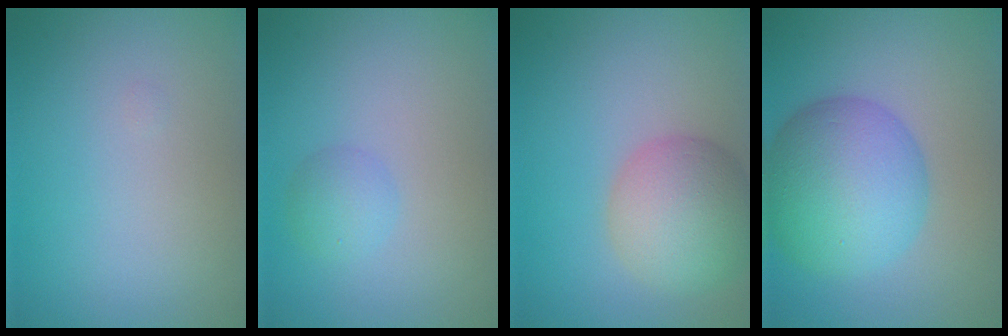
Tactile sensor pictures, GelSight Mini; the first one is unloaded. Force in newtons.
{"total": 1.8, "press": 1.7, "slide": 0.2}
{"total": 6.0, "press": 6.0, "slide": 0.4}
{"total": 9.2, "press": 9.2, "slide": 0.2}